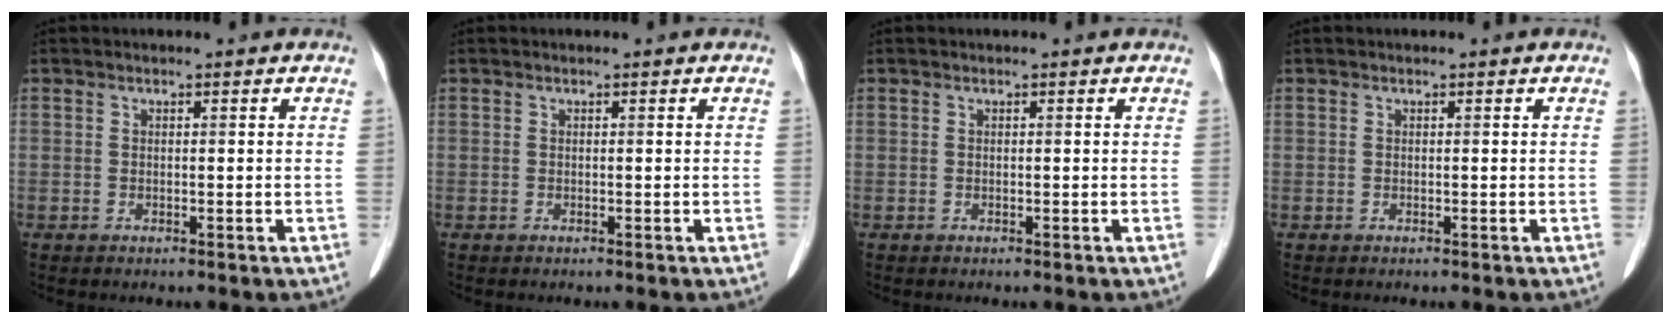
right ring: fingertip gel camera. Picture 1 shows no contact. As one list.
[{"total": 0.0}, {"total": 0.0}, {"total": 0.0}]